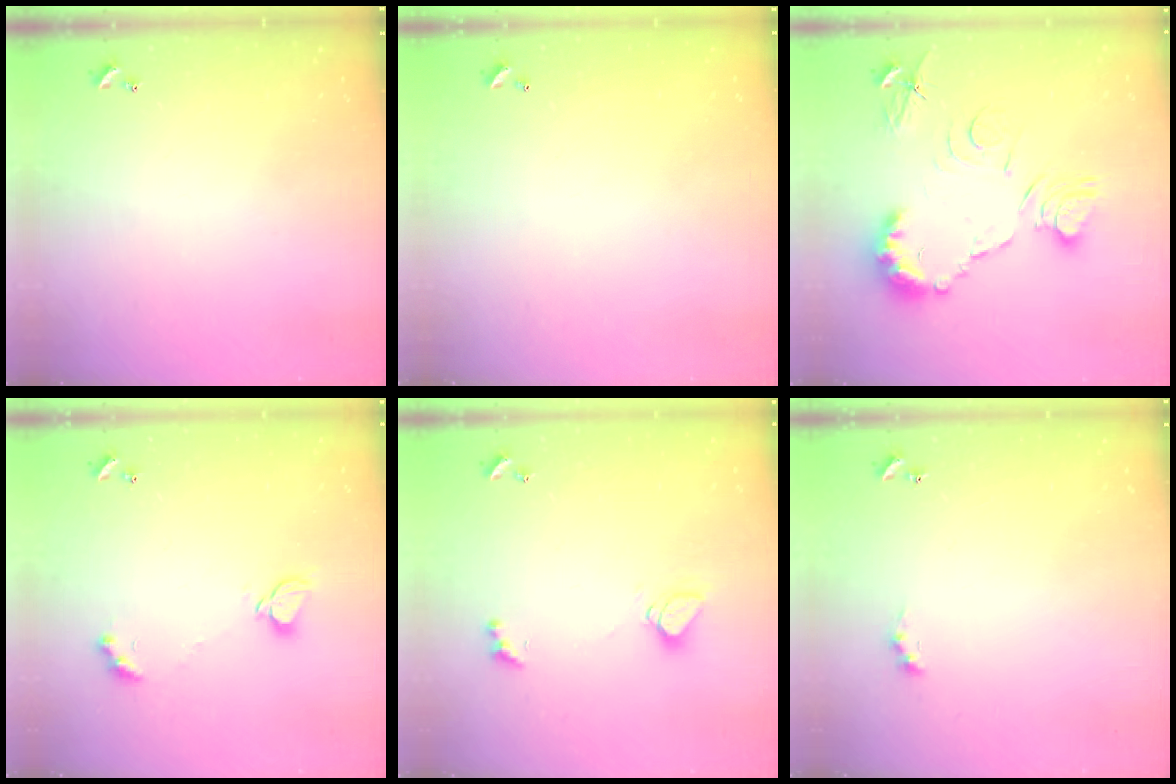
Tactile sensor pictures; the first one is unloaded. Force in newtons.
{"total": 2.9, "press": 2.9, "slide": 0.1}
{"total": 11.6, "press": 11.6, "slide": 0.5}
{"total": 2.1, "press": 2.1, "slide": 0.3}
{"total": 1.6, "press": 1.5, "slide": 0.4}
{"total": 0.8, "press": 0.7, "slide": 0.4}